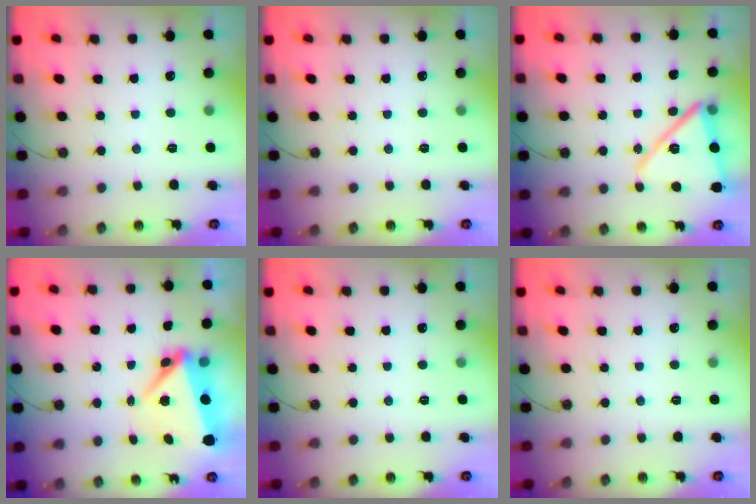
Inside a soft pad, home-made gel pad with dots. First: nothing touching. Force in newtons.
{"total": 0.0}
{"total": 16.7, "press": 16.5, "slide": 2.1}
{"total": 7.5, "press": 7.2, "slide": 1.8}
{"total": 0.0}
{"total": 0.0}